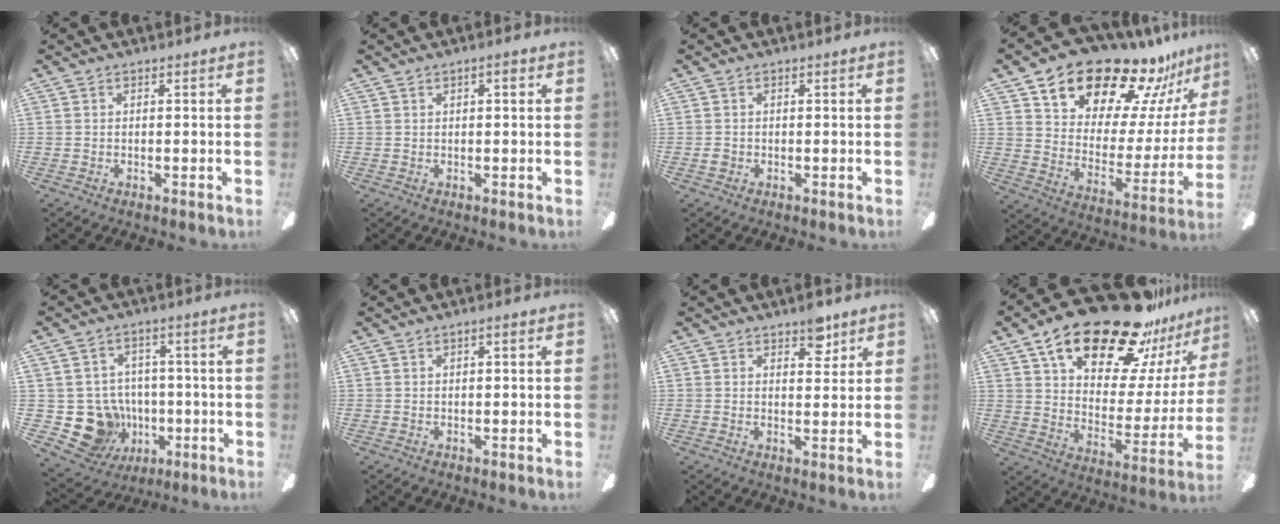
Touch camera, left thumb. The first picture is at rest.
{"total": 1.8, "force": [0.9, 0.4, 1.5], "torque": [-0.023, 0.000, 0.012]}
{"total": 1.2, "force": [-0.1, 1.1, 0.5], "torque": [-0.008, 0.005, -0.004]}
{"total": 21.3, "force": [17.3, 9.1, 8.3], "torque": [-0.131, -0.123, 0.305]}
{"total": 12.8, "force": [-3.6, 11.5, 4.5], "torque": [-0.114, 0.018, -0.052]}
{"total": 1.3, "force": [0.5, 0.2, 1.1], "torque": [-0.023, 0.001, 0.008]}
{"total": 5.6, "force": [4.0, 2.6, 2.8], "torque": [-0.023, -0.015, 0.067]}
{"total": 27.6, "force": [19.1, 11.0, 16.6], "torque": [-0.266, -0.117, 0.330]}